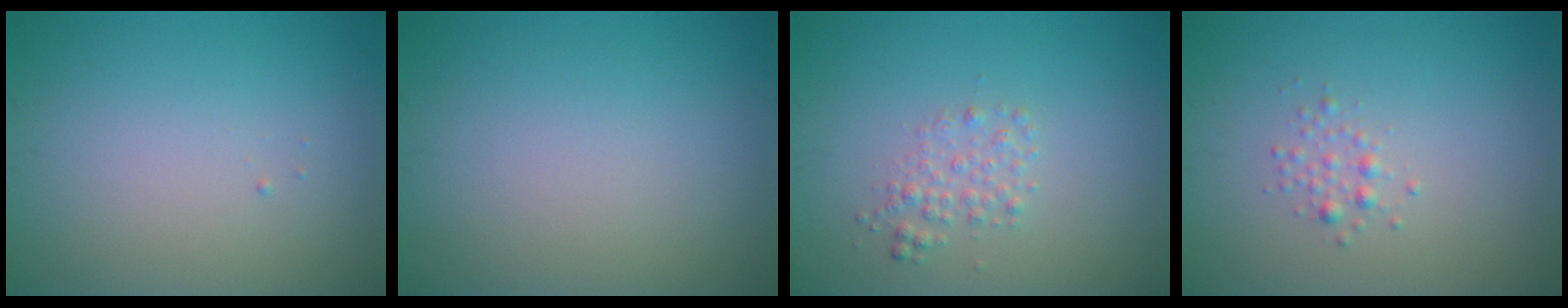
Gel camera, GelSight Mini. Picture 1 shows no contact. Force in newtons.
{"total": 0.0}
{"total": 1.6, "press": 1.6, "slide": 0.0}
{"total": 1.1, "press": 1.1, "slide": 0.0}